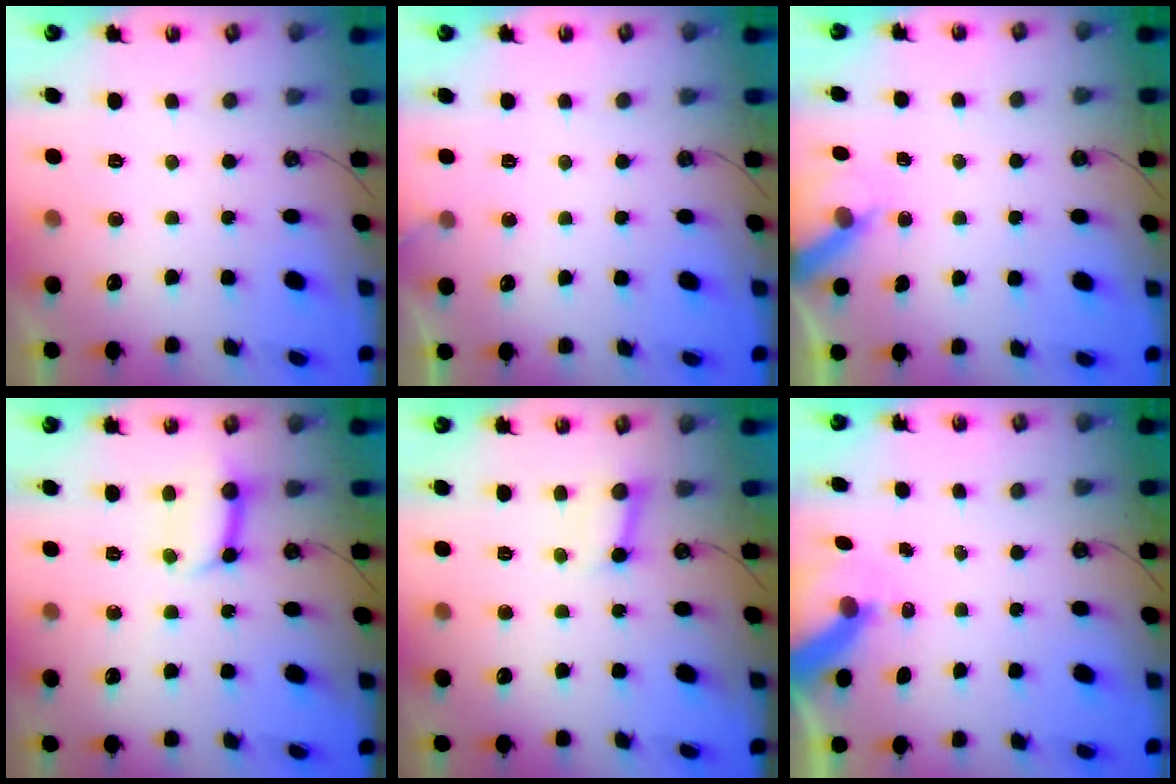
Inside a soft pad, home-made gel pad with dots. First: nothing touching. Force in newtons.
{"total": 2.2, "press": 2.2, "slide": 0.1}
{"total": 6.2, "press": 6.2, "slide": 0.6}
{"total": 9.1, "press": 9.1, "slide": 0.9}
{"total": 4.2, "press": 4.2, "slide": 0.5}
{"total": 7.1, "press": 7.1, "slide": 0.9}